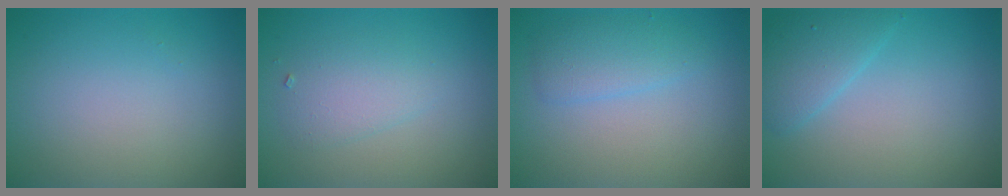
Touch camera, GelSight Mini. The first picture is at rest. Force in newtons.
{"total": 2.3, "press": 2.3, "slide": 0.2}
{"total": 2.4, "press": 2.4, "slide": 0.1}
{"total": 2.6, "press": 2.6, "slide": 0.2}